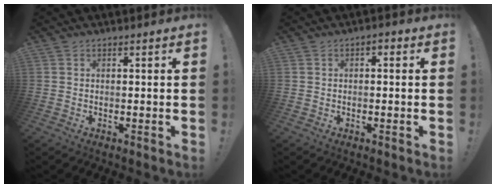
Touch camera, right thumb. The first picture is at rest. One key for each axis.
{"total": 1.5, "fx": -1.0, "fy": 0.9, "fz": 0.6, "tx": -0.013, "ty": 0.008, "tz": -0.019}